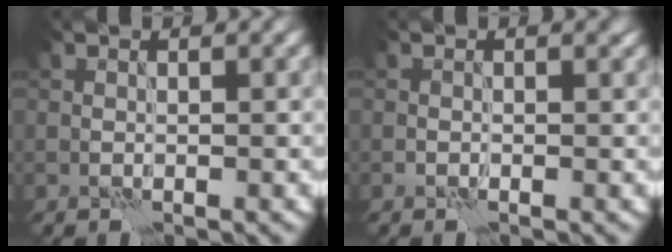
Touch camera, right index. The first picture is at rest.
{"total": 0.6, "force": [0.0, 0.4, 0.4], "torque": [-0.003, -0.004, -0.001]}